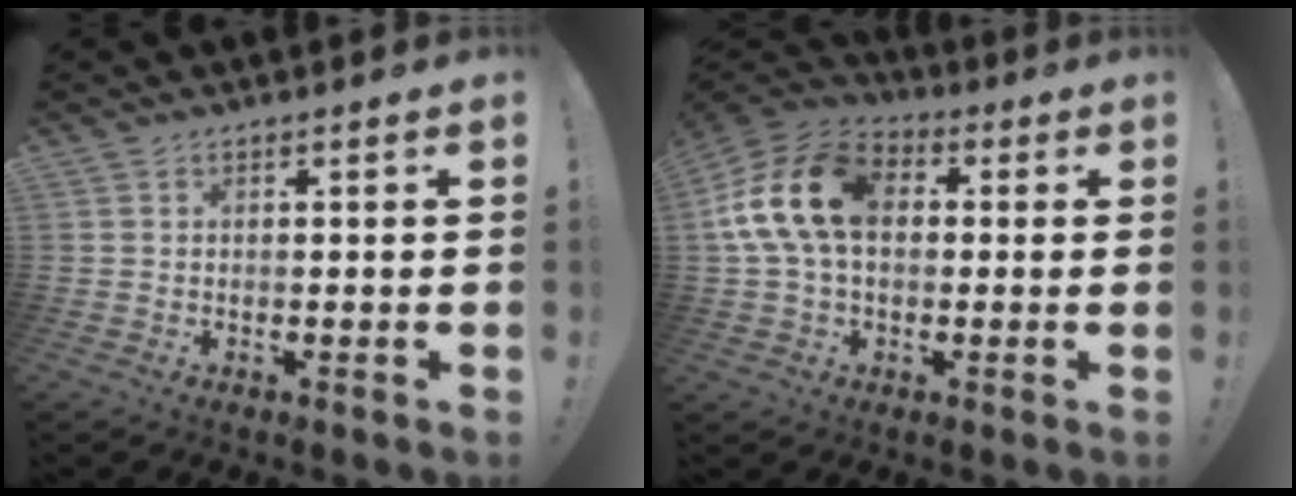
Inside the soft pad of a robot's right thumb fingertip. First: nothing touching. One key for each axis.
{"total": 17.3, "fx": 2.6, "fy": 11.8, "fz": 12.4, "tx": -0.228, "ty": 0.015, "tz": 0.048}